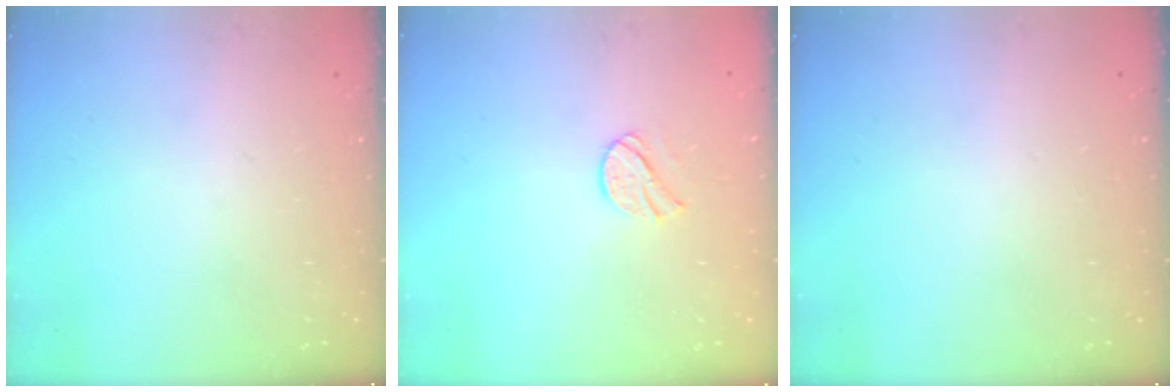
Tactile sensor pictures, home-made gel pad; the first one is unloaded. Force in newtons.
{"total": 7.4, "press": 7.4, "slide": 0.5}
{"total": 0.0}